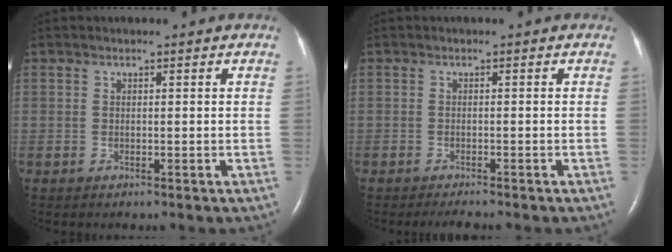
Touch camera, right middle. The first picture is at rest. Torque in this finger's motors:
{"motor_torque": [0.53, -0.52, 0.11, 0.08]}